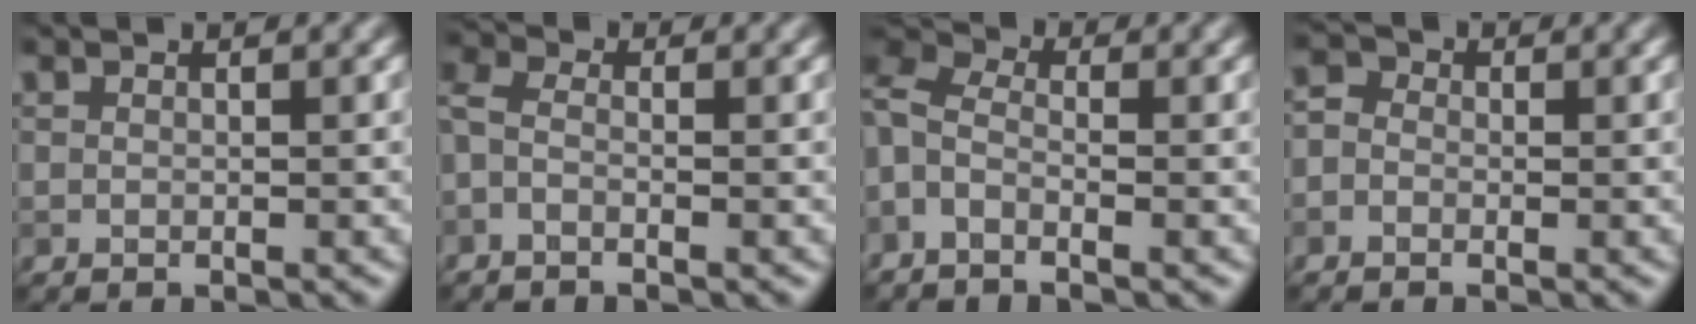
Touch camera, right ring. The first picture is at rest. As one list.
[{"total": 2.5, "force": [-0.9, 1.5, 1.7], "torque": [-0.038, 0.002, -0.028]}, {"total": 4.5, "force": [-1.3, 2.6, 3.4], "torque": [-0.078, 0.011, -0.034]}, {"total": 1.8, "force": [-0.4, 1.5, 0.8], "torque": [-0.009, 0.004, -0.024]}]